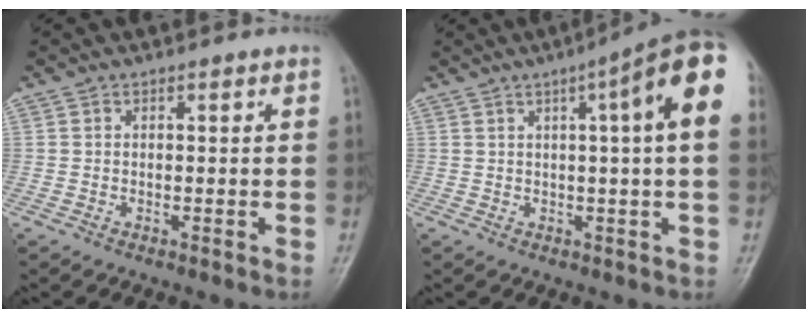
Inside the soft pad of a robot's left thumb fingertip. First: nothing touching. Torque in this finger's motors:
{"motor_torque": [1.78, 2.37, 1.68, -0.66, 0.11]}